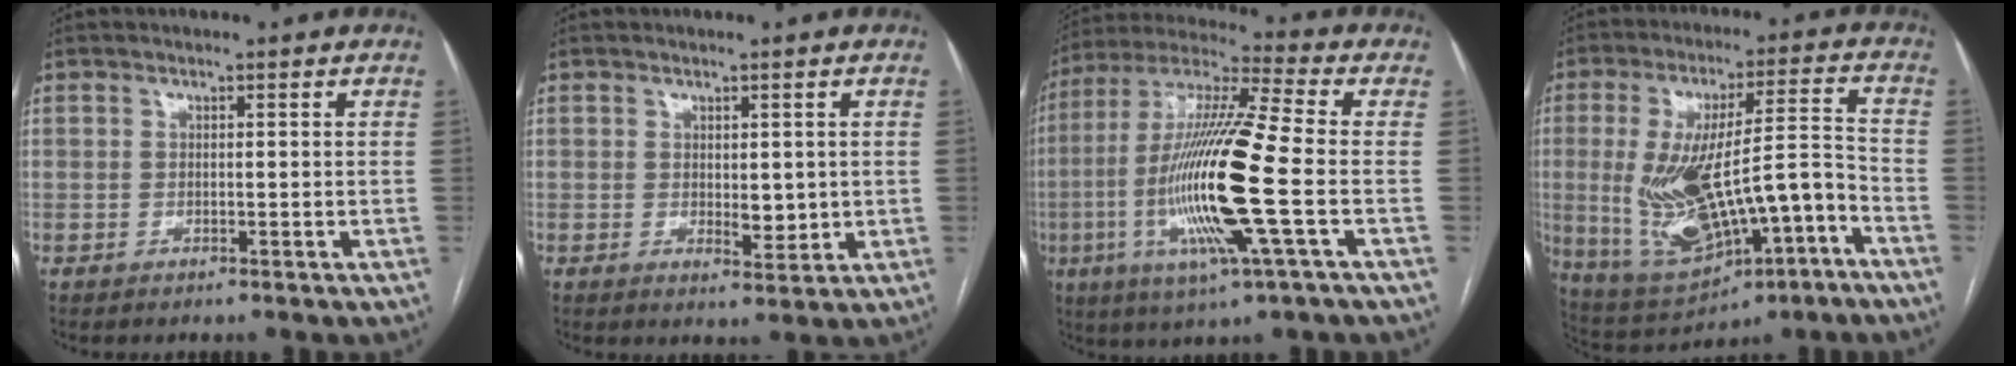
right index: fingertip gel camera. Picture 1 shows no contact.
{"total": 3.4, "force": [0.2, 1.7, 2.9], "torque": [-0.042, -0.010, 0.011]}
{"total": 19.3, "force": [-3.8, 0.4, 18.9], "torque": [-0.389, -0.013, -0.079]}
{"total": 19.0, "force": [-5.4, 5.4, 17.4], "torque": [-0.334, 0.013, -0.064]}